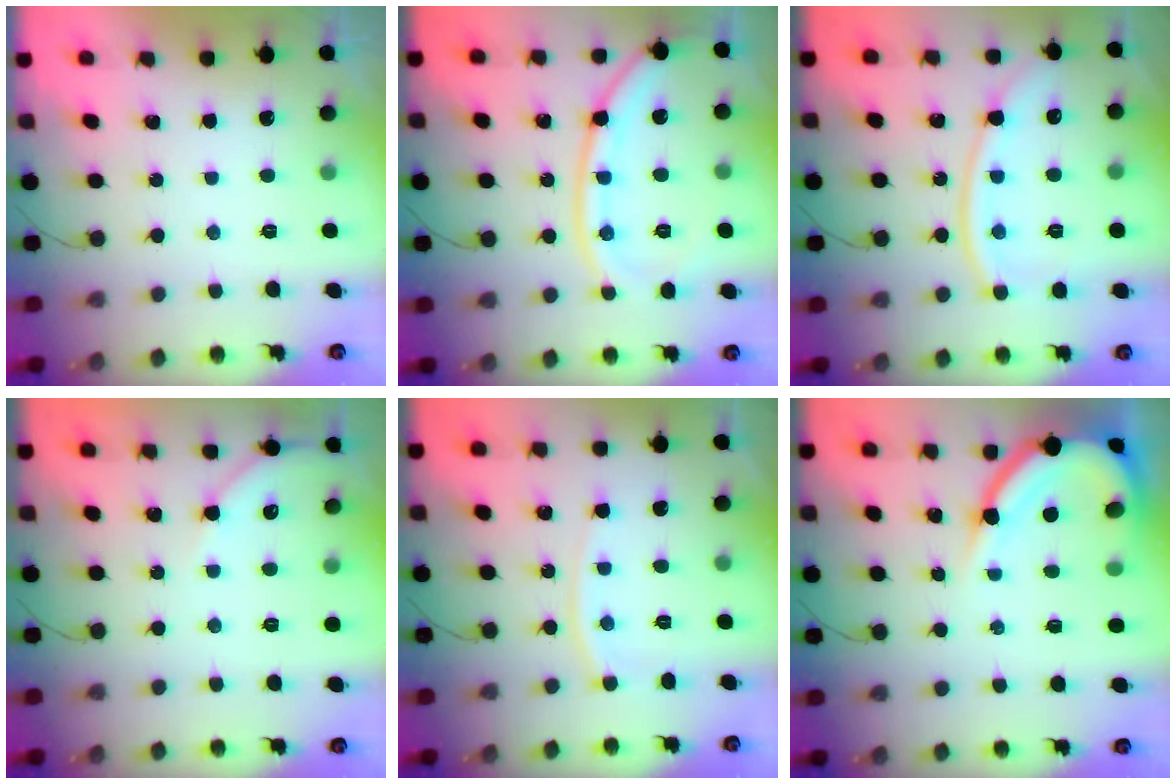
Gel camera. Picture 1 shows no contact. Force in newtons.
{"total": 14.2, "press": 14.1, "slide": 1.5}
{"total": 10.8, "press": 10.8, "slide": 0.7}
{"total": 5.1, "press": 5.1, "slide": 0.7}
{"total": 5.4, "press": 5.4, "slide": 0.9}
{"total": 12.6, "press": 12.6, "slide": 1.0}